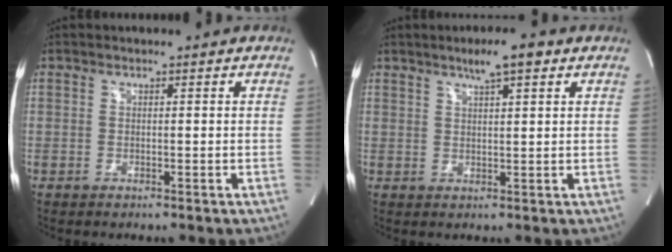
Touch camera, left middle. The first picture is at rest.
{"total": 5.0, "force": [3.2, 0.5, 3.9], "torque": [-0.065, 0.010, 0.049]}